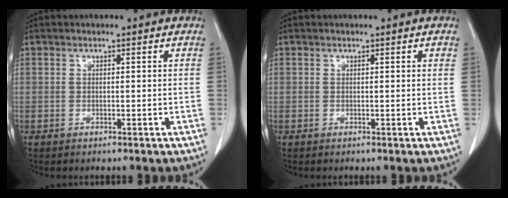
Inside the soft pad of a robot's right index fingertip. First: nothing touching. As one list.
[{"total": 0.5, "force": [0.2, 0.1, 0.5], "torque": [-0.008, 0.000, 0.002]}]